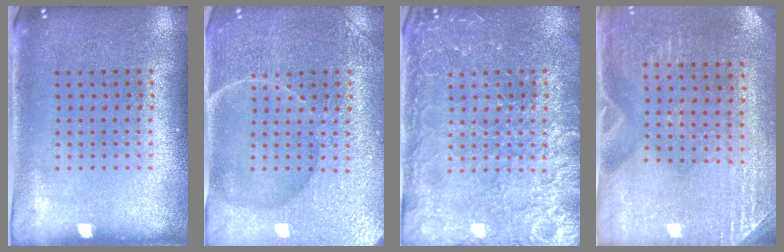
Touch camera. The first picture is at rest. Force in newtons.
{"total": 4.6, "press": 4.4, "slide": 1.1}
{"total": 3.9, "press": 3.8, "slide": 1.0}
{"total": 2.9, "press": 2.6, "slide": 1.1}